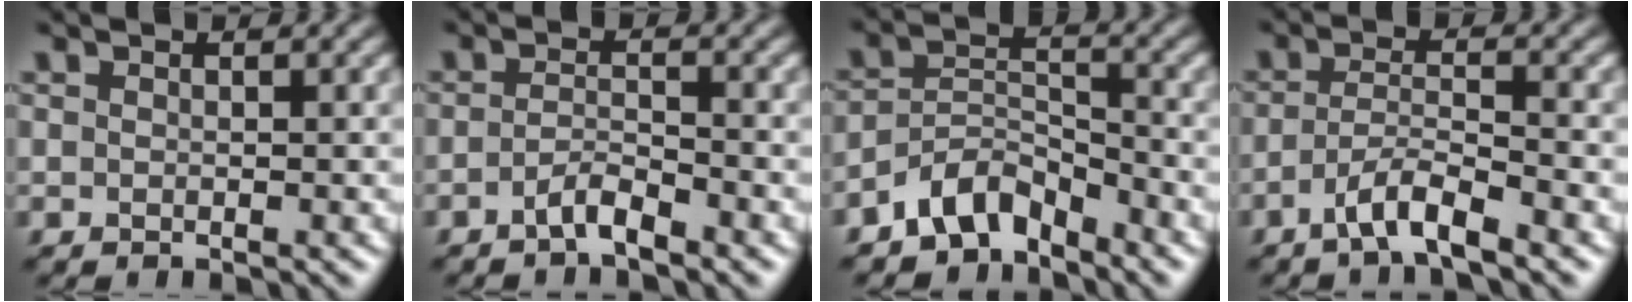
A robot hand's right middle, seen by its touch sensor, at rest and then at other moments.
{"total": 2.0, "force": [-1.4, 0.4, 1.3], "torque": [-0.027, 0.007, -0.030]}
{"total": 4.5, "force": [-3.6, 2.1, 1.8], "torque": [-0.027, 0.008, -0.076]}
{"total": 3.6, "force": [-2.4, 0.5, 2.6], "torque": [-0.050, 0.008, -0.053]}